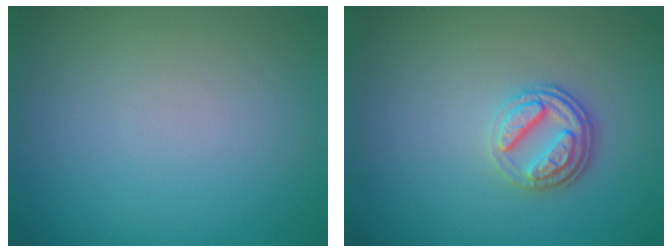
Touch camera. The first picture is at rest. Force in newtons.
{"total": 3.0, "press": 2.3, "slide": 1.9}